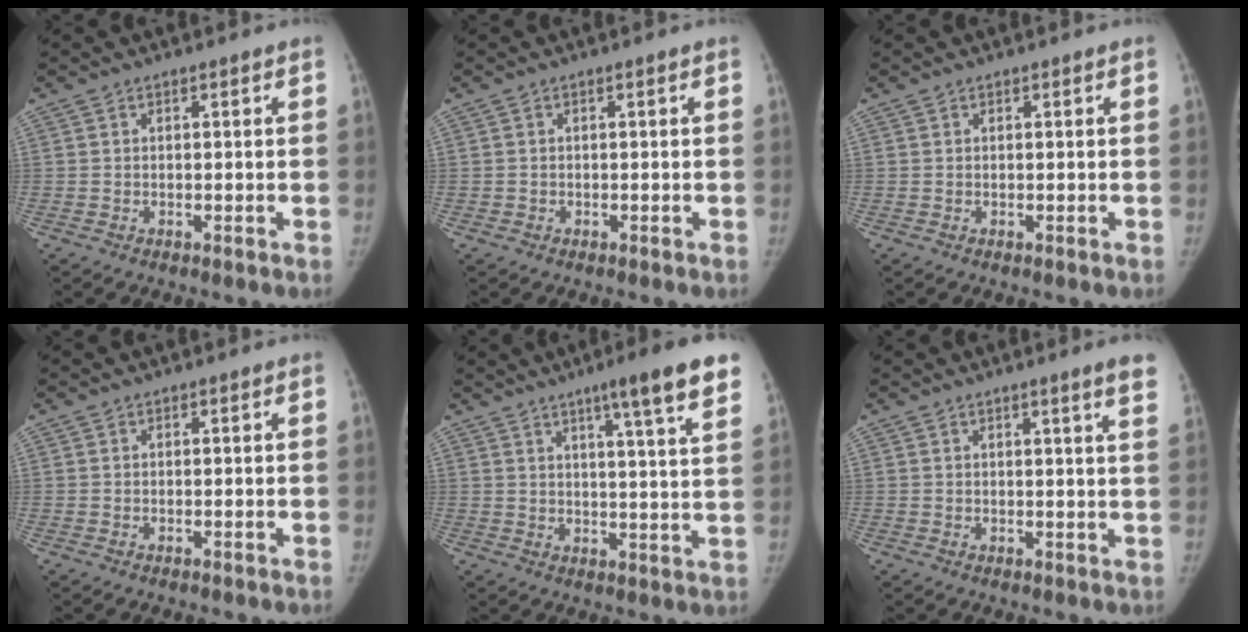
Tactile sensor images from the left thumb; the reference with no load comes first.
{"total": 0.7, "force": [-0.3, 0.6, -0.2], "torque": [0.011, 0.005, -0.005]}
{"total": 0.0}
{"total": 0.0}
{"total": 13.5, "force": [8.5, 0.9, 10.4], "torque": [-0.136, -0.035, 0.105]}
{"total": 5.5, "force": [3.7, -0.3, 4.0], "torque": [-0.048, -0.014, 0.039]}